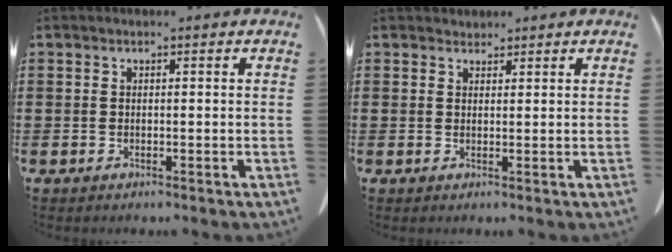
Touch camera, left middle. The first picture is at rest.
{"total": 1.3, "force": [1.2, 0.5, 0.0], "torque": [-0.003, 0.003, 0.023]}